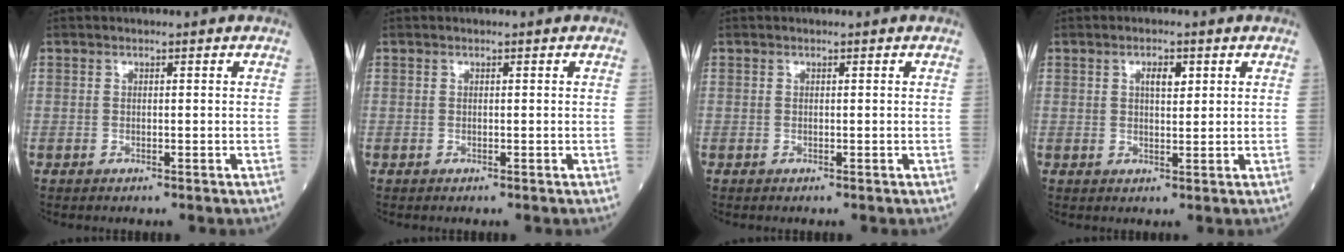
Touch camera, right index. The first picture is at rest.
{"total": 0.0}
{"total": 0.0}
{"total": 2.7, "force": [1.1, 1.0, 2.3], "torque": [-0.038, 0.000, 0.018]}